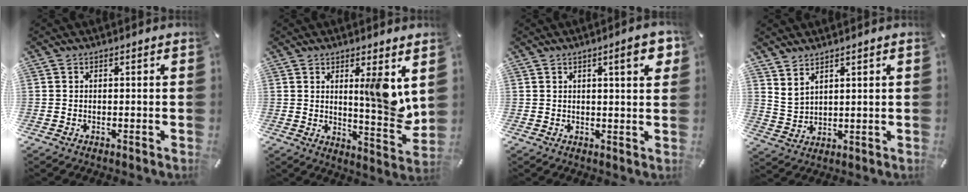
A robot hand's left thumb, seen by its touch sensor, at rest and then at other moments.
{"total": 10.0, "force": [3.3, 1.9, 9.3], "torque": [-0.121, -0.037, 0.047]}
{"total": 6.8, "force": [3.0, 1.5, 5.9], "torque": [-0.085, -0.005, 0.043]}
{"total": 3.4, "force": [3.1, 1.3, 0.4], "torque": [-0.016, -0.017, 0.061]}